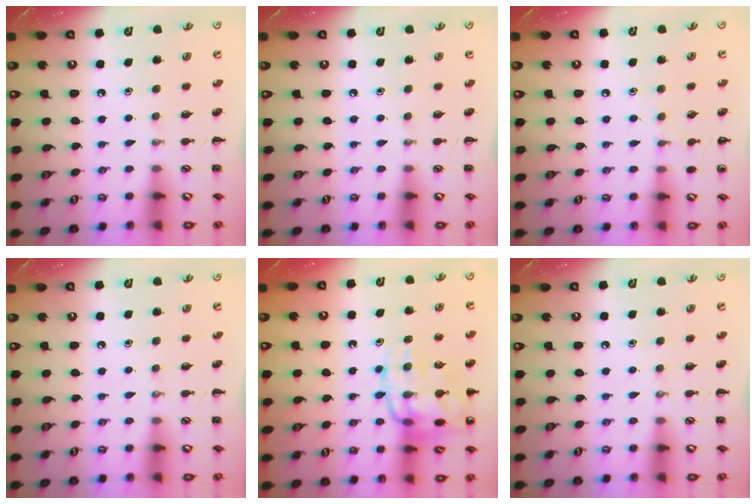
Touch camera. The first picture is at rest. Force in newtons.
{"total": 0.0}
{"total": 5.5, "press": 5.2, "slide": 1.8}
{"total": 0.0}
{"total": 15.5, "press": 15.5, "slide": 1.0}
{"total": 0.0}